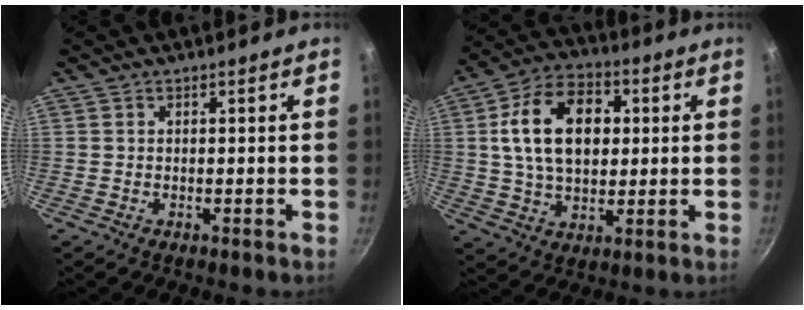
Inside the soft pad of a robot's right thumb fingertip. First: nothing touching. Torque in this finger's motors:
{"motor_torque": [-0.56, 1.41, 1.58, -0.19, 0.44]}